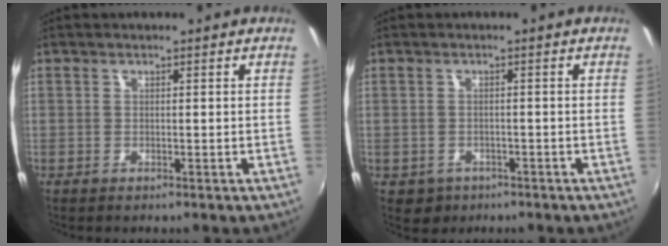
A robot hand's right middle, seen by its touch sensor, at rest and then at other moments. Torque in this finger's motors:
{"motor_torque": [0.11, -0.07, 0.01, 0.02]}